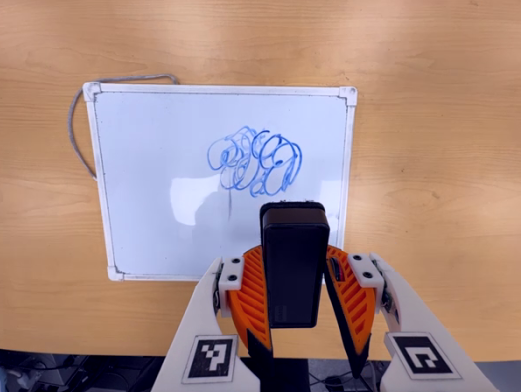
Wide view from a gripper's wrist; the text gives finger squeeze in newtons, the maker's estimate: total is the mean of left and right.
{"total": 6.9, "left": 5.7, "right": 8.1}